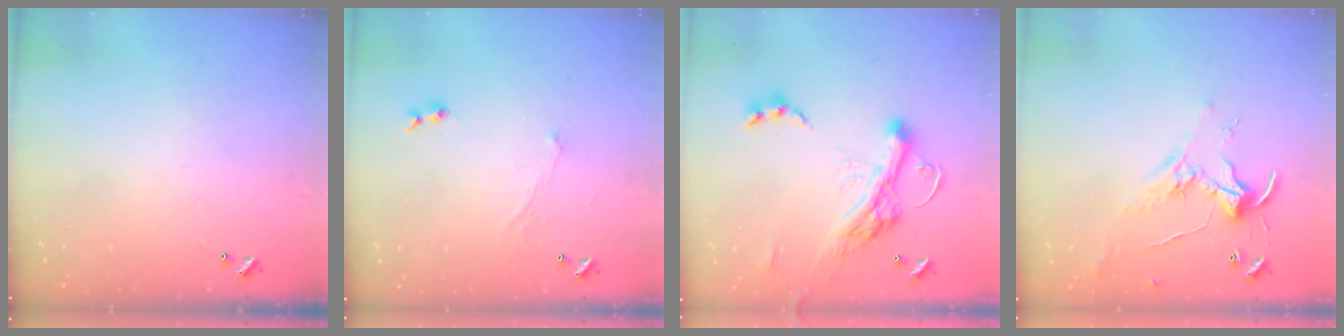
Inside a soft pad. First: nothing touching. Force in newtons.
{"total": 1.2, "press": 0.9, "slide": 0.8}
{"total": 8.2, "press": 8.0, "slide": 1.8}
{"total": 1.6, "press": 1.5, "slide": 0.5}